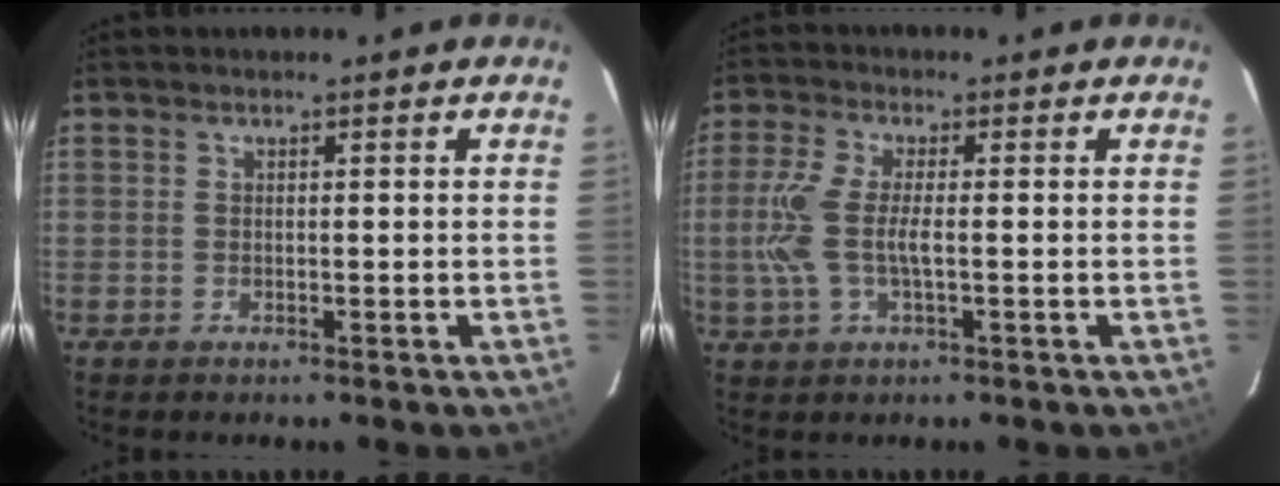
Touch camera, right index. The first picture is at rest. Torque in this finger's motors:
{"motor_torque": [0.67, -0.45, 0.44, 0.15]}